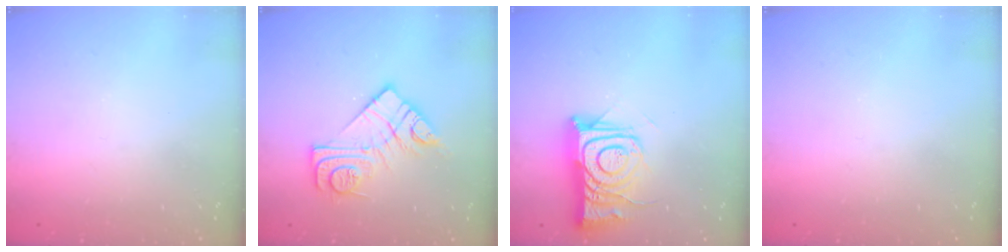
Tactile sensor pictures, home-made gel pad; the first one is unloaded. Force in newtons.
{"total": 13.6, "press": 13.6, "slide": 0.9}
{"total": 11.6, "press": 11.5, "slide": 1.0}
{"total": 0.0}